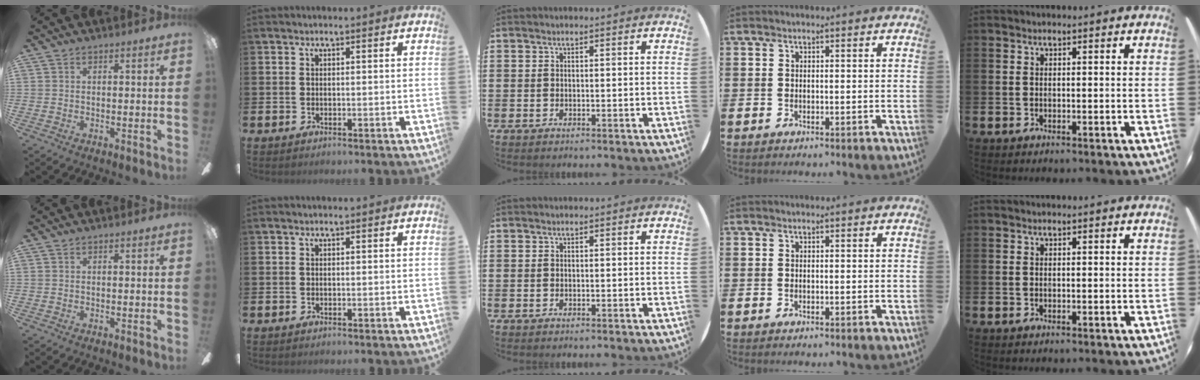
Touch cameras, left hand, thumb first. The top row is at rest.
{}